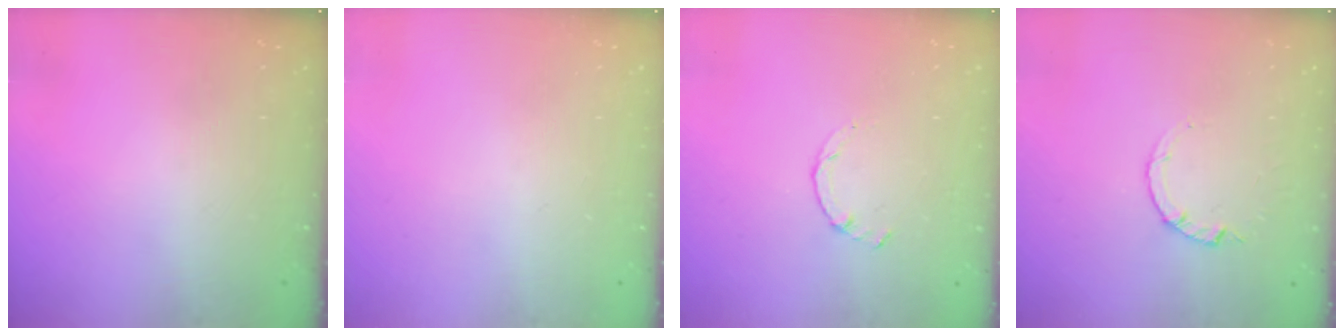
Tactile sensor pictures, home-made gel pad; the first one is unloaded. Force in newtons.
{"total": 0.0}
{"total": 0.9, "press": 0.9, "slide": 0.3}
{"total": 0.9, "press": 0.8, "slide": 0.2}